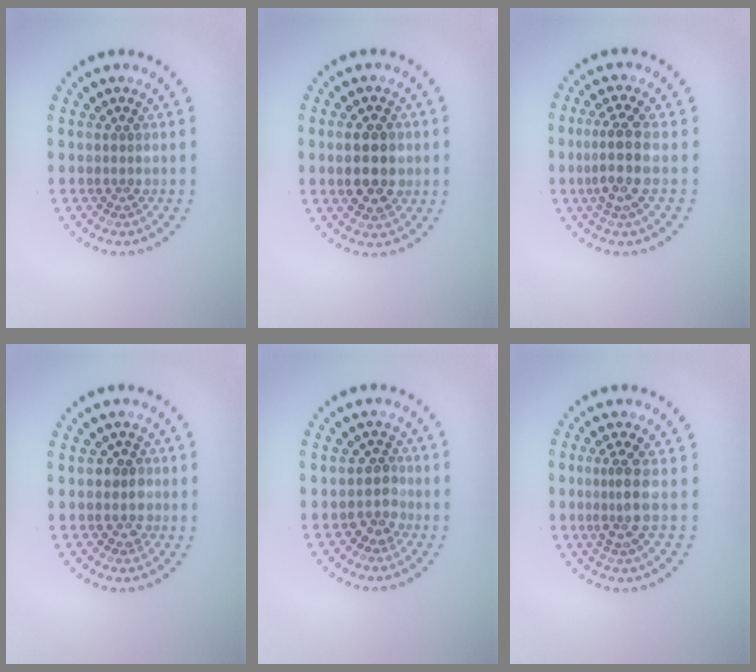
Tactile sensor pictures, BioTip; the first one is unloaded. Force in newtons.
{"total": 4.5, "press": 4.5, "slide": 0.1}
{"total": 3.5, "press": 2.9, "slide": 2.0}
{"total": 1.9, "press": 1.7, "slide": 0.8}
{"total": 1.9, "press": 1.5, "slide": 1.2}
{"total": 2.6, "press": 1.8, "slide": 1.9}